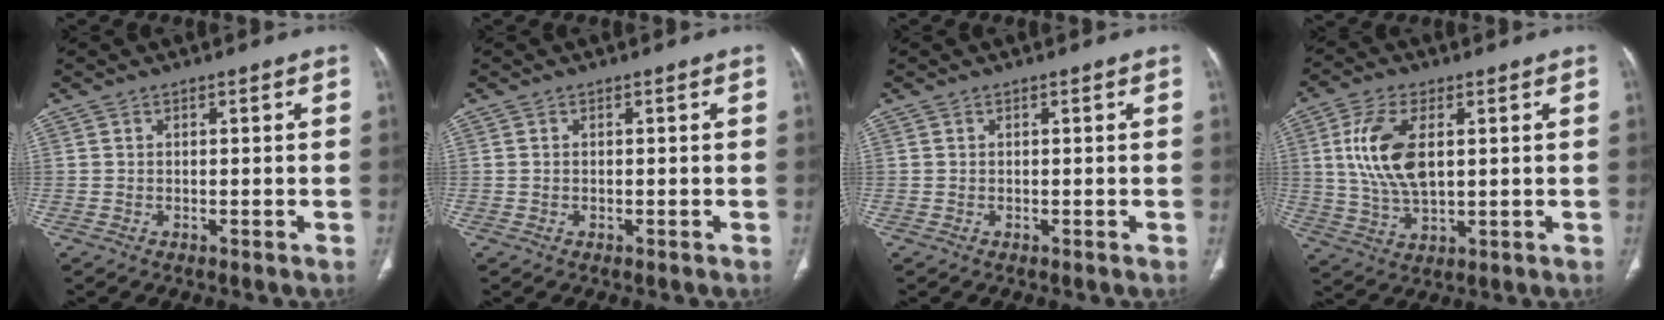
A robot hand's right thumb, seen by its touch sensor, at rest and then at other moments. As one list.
[{"total": 0.0}, {"total": 0.0}, {"total": 11.7, "force": [2.3, 6.0, 9.8], "torque": [-0.199, -0.004, 0.048]}]